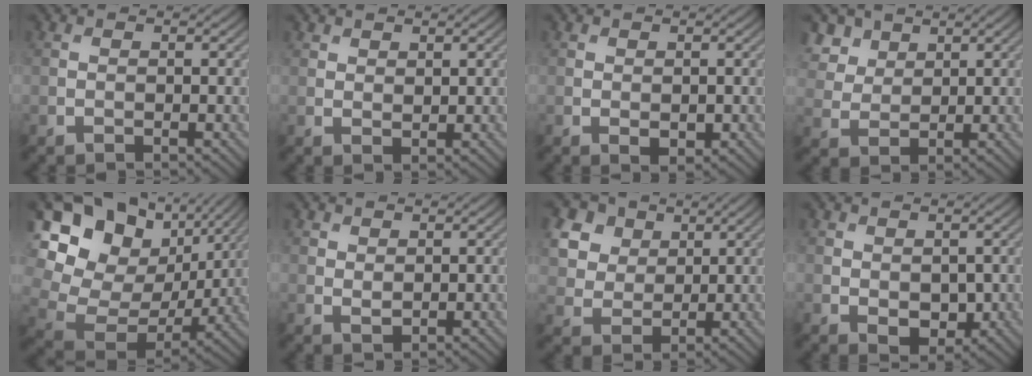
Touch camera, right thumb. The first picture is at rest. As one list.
[{"total": 1.5, "force": [1.2, 0.7, 0.5], "torque": [-0.010, -0.003, 0.027]}, {"total": 1.4, "force": [-0.1, 0.9, 1.1], "torque": [-0.018, -0.007, 0.003]}, {"total": 5.0, "force": [3.0, 3.4, 2.1], "torque": [-0.069, 0.000, 0.065]}, {"total": 17.3, "force": [6.8, 12.8, 9.4], "torque": [-0.237, 0.026, 0.151]}, {"total": 1.4, "force": [0.9, 0.9, 0.6], "torque": [-0.014, -0.003, 0.020]}, {"total": 8.7, "force": [4.1, 6.6, 3.9], "torque": [-0.159, 0.011, 0.083]}, {"total": 2.8, "force": [0.2, 2.1, 1.9], "torque": [-0.036, -0.010, 0.009]}]